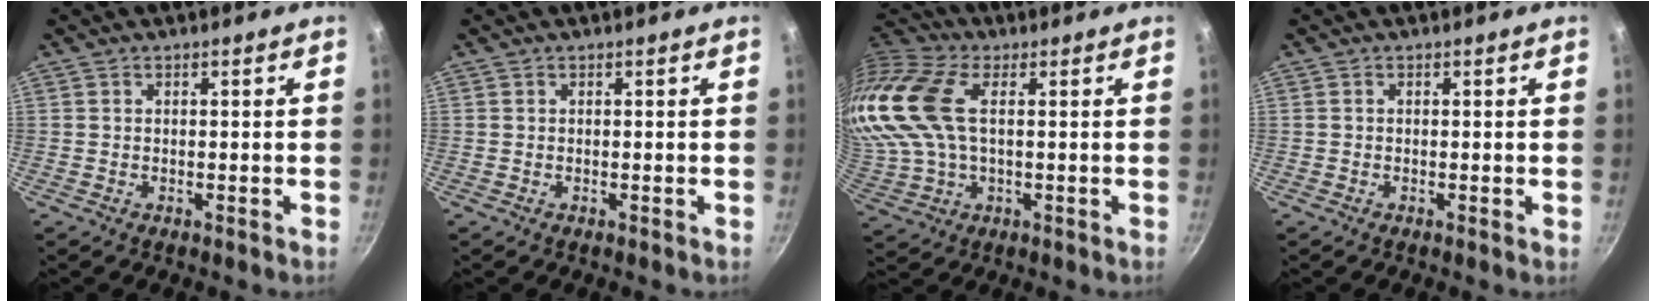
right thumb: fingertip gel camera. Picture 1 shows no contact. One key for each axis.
{"total": 0.0}
{"total": 20.5, "fx": 4.4, "fy": 12.5, "fz": 15.6, "tx": -0.356, "ty": 0.025, "tz": 0.079}
{"total": 0.0}